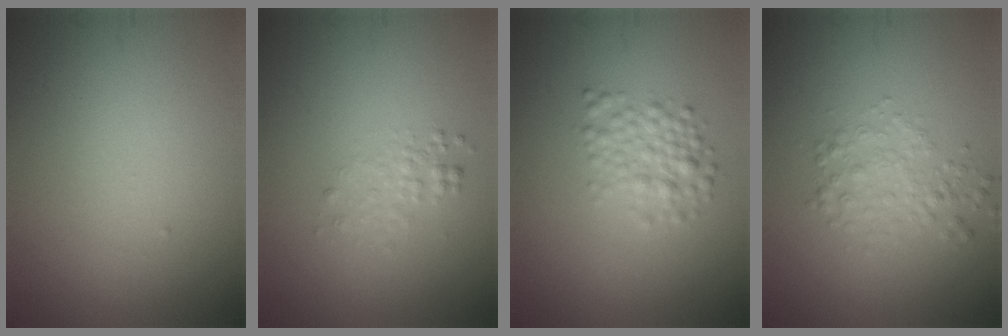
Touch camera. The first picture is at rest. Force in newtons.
{"total": 1.4, "press": 1.4, "slide": 0.1}
{"total": 2.7, "press": 2.7, "slide": 0.1}
{"total": 2.4, "press": 2.4, "slide": 0.1}